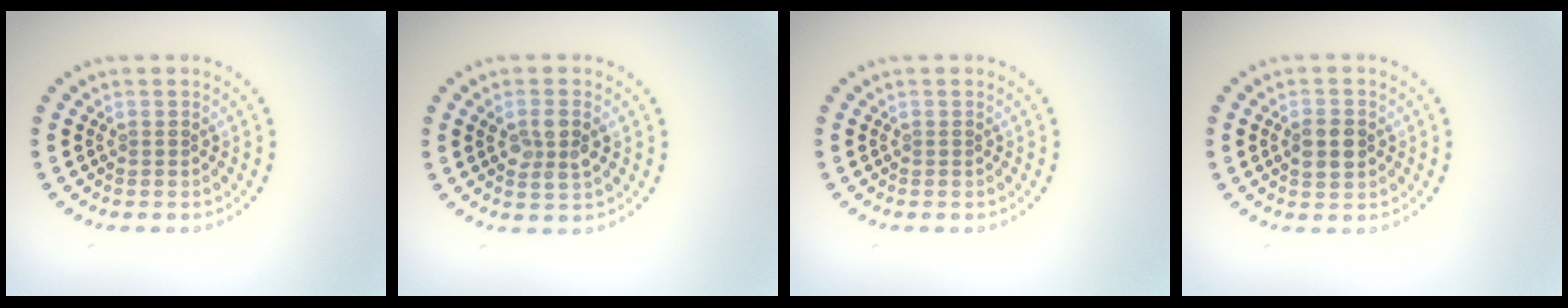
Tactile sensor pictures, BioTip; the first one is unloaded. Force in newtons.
{"total": 2.5, "press": 2.5, "slide": 0.6}
{"total": 0.0}
{"total": 2.9, "press": 2.9, "slide": 0.1}